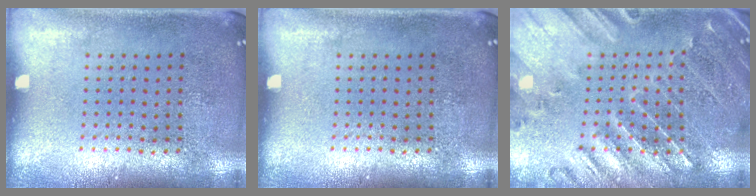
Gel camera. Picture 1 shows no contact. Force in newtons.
{"total": 0.0}
{"total": 0.8, "press": 0.7, "slide": 0.3}